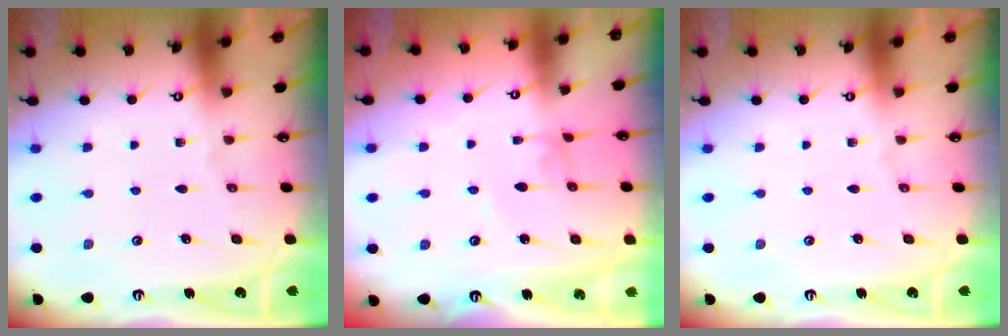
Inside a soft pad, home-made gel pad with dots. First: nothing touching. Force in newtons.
{"total": 2.8, "press": 2.8, "slide": 0.1}
{"total": 0.0}